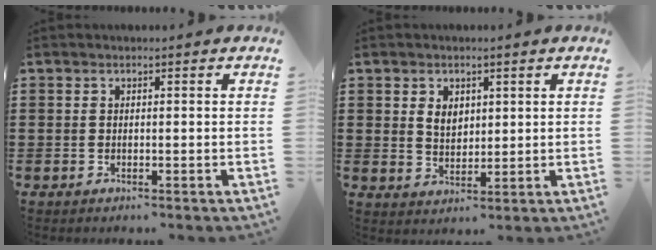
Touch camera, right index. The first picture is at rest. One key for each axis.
{"total": 3.0, "fx": 1.2, "fy": 2.1, "fz": 1.7, "tx": -0.033, "ty": 0.005, "tz": 0.020}